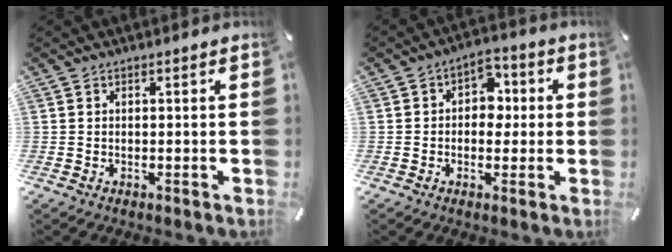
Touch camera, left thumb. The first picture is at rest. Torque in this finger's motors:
{"motor_torque": [0.19, -0.10, 0.14, 0.14, -0.12]}